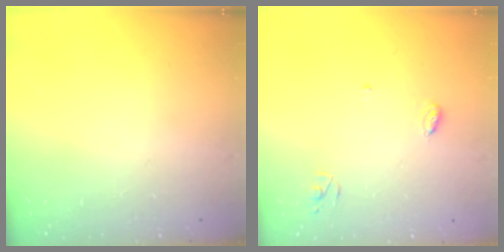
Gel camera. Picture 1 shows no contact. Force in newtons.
{"total": 3.5, "press": 3.5, "slide": 0.2}